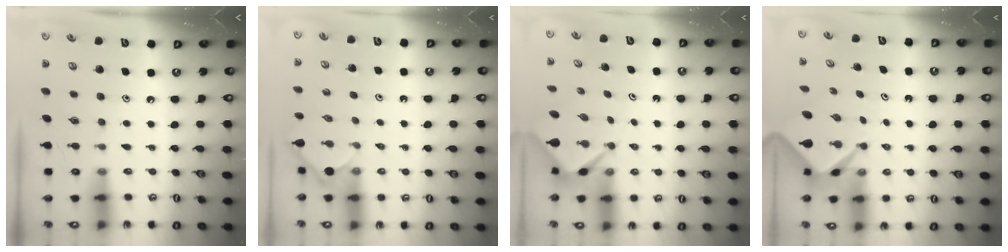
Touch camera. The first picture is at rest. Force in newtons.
{"total": 2.3, "press": 2.2, "slide": 0.3}
{"total": 2.6, "press": 2.6, "slide": 0.0}
{"total": 2.1, "press": 2.1, "slide": 0.3}